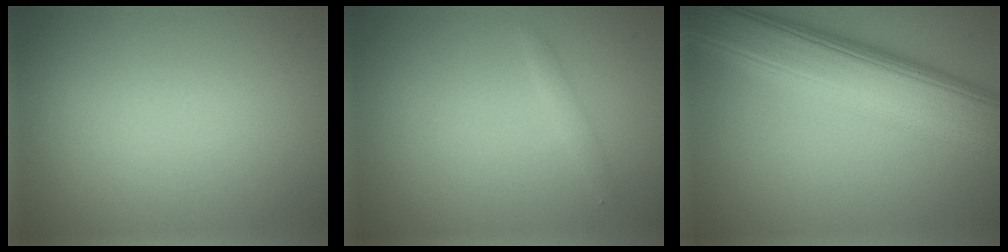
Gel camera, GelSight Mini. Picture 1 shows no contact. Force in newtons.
{"total": 0.8, "press": 0.8, "slide": 0.1}
{"total": 9.9, "press": 9.9, "slide": 0.2}